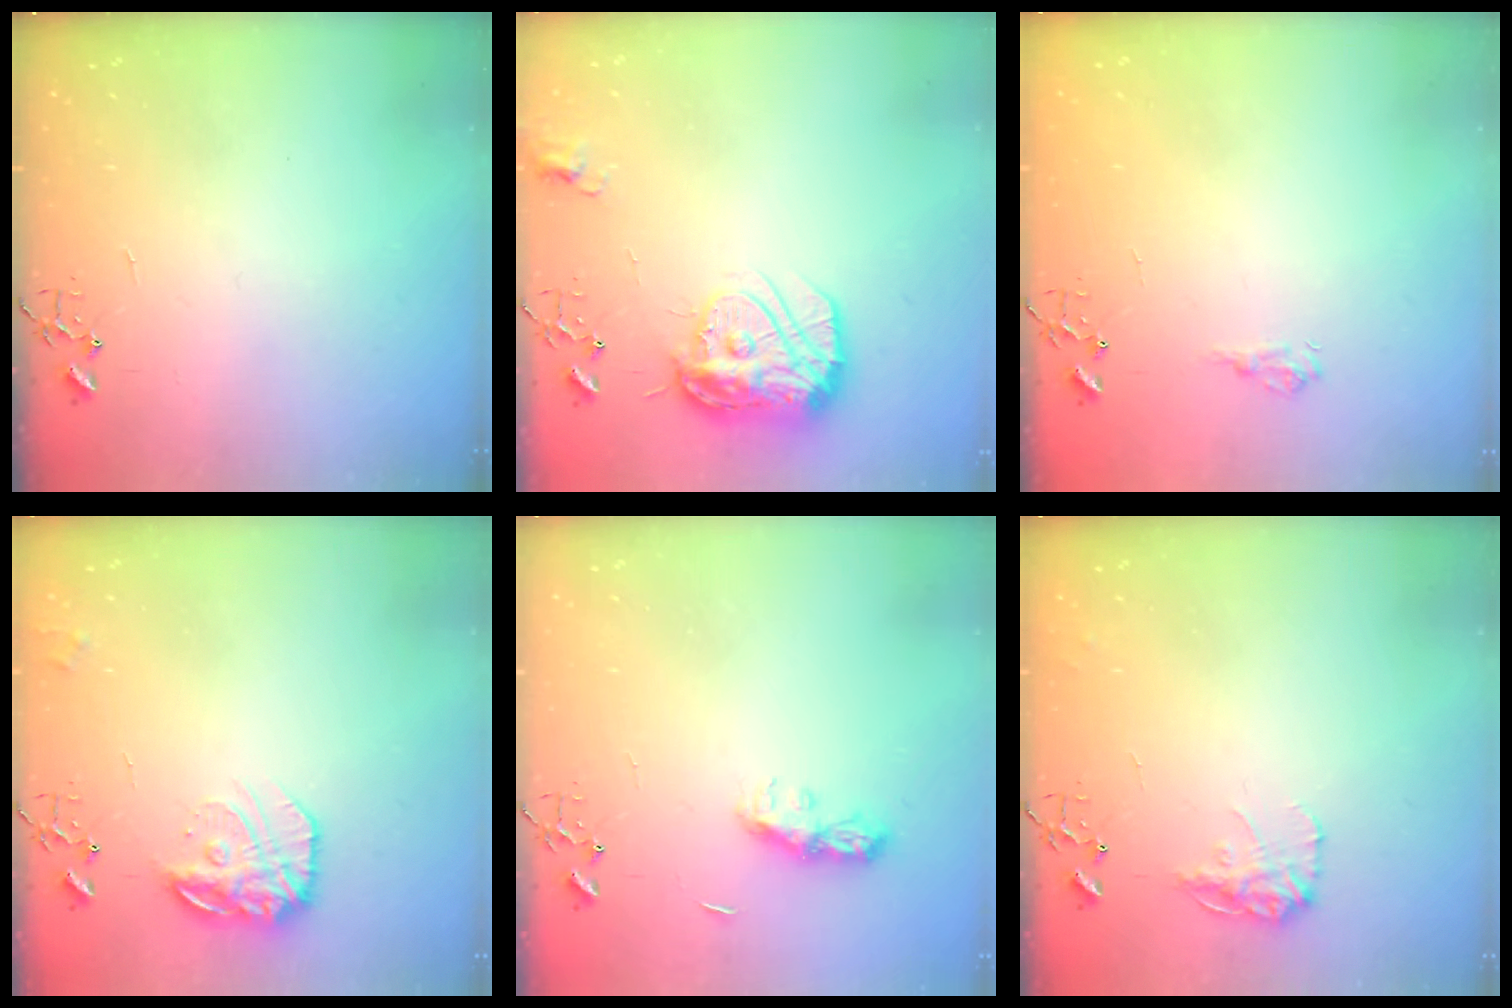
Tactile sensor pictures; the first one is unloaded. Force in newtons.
{"total": 15.0, "press": 14.9, "slide": 1.1}
{"total": 6.6, "press": 6.5, "slide": 0.9}
{"total": 16.0, "press": 15.9, "slide": 1.3}
{"total": 7.8, "press": 7.8, "slide": 0.4}
{"total": 10.9, "press": 10.9, "slide": 0.4}